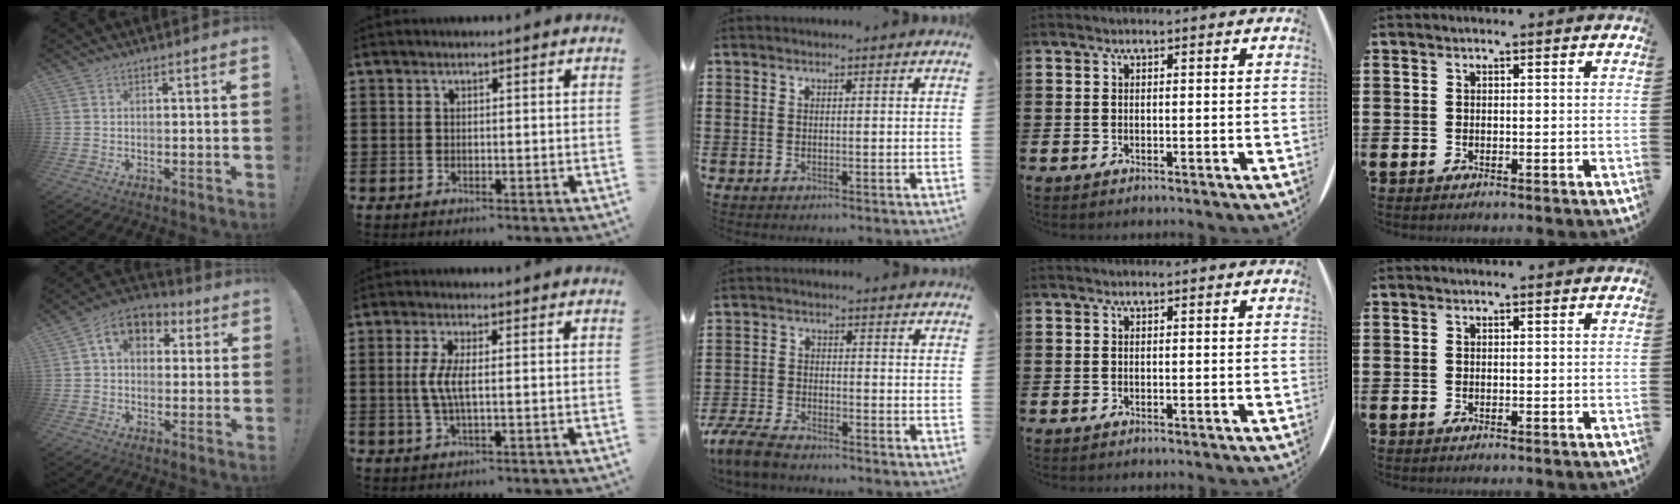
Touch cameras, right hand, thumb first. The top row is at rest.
{"thumb": {"total": 9.3, "force": [2.9, 6.8, 5.6], "torque": [-0.087, 0.004, 0.057]}, "index": {"total": 4.4, "force": [-0.2, 1.1, 4.3], "torque": [-0.106, -0.009, -0.015]}, "middle": {"total": 5.5, "force": [-4.9, 1.3, 1.9], "torque": [-0.062, -0.003, -0.105]}}